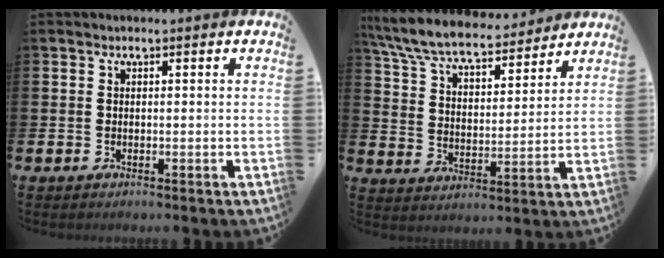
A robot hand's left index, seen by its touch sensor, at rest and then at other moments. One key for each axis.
{"total": 8.2, "fx": 7.5, "fy": 1.6, "fz": 2.7, "tx": -0.091, "ty": -0.044, "tz": 0.134}